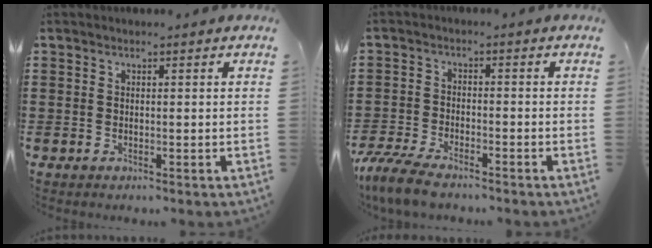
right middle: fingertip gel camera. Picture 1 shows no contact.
{"total": 5.4, "force": [-4.6, 1.1, 2.6], "torque": [-0.076, -0.008, -0.097]}